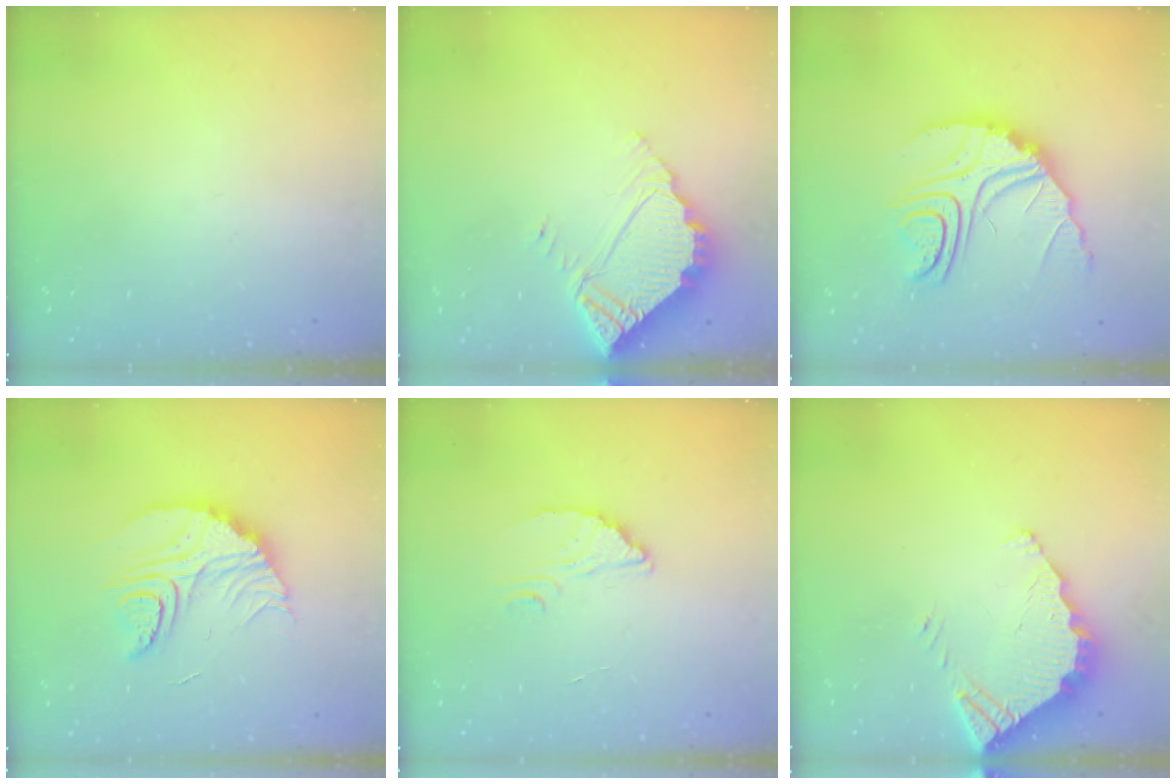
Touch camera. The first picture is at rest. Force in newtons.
{"total": 5.9, "press": 5.9, "slide": 0.4}
{"total": 14.5, "press": 14.4, "slide": 0.9}
{"total": 14.6, "press": 14.6, "slide": 0.5}
{"total": 2.3, "press": 2.3, "slide": 0.0}
{"total": 4.4, "press": 4.4, "slide": 0.2}